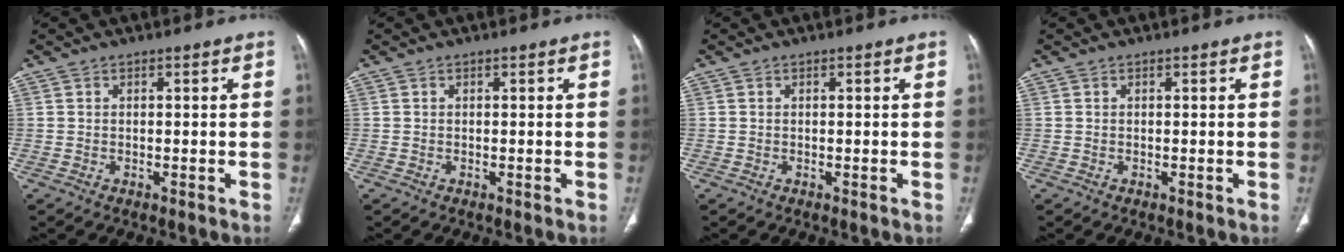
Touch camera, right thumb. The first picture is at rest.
{"total": 0.0}
{"total": 0.0}
{"total": 0.0}